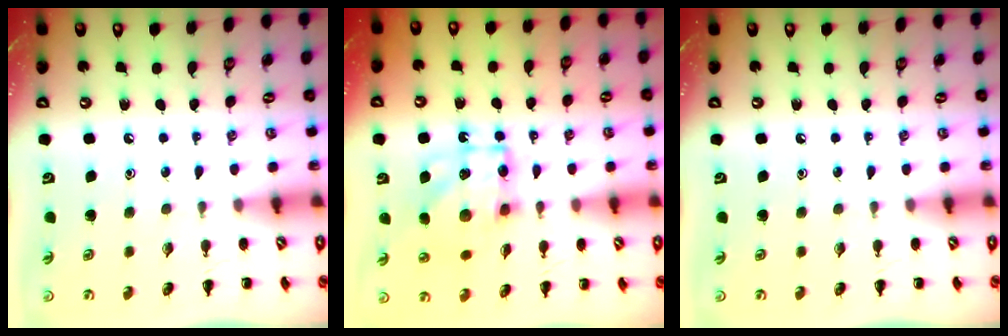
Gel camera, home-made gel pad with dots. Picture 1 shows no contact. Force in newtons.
{"total": 12.7, "press": 12.6, "slide": 1.5}
{"total": 0.0}